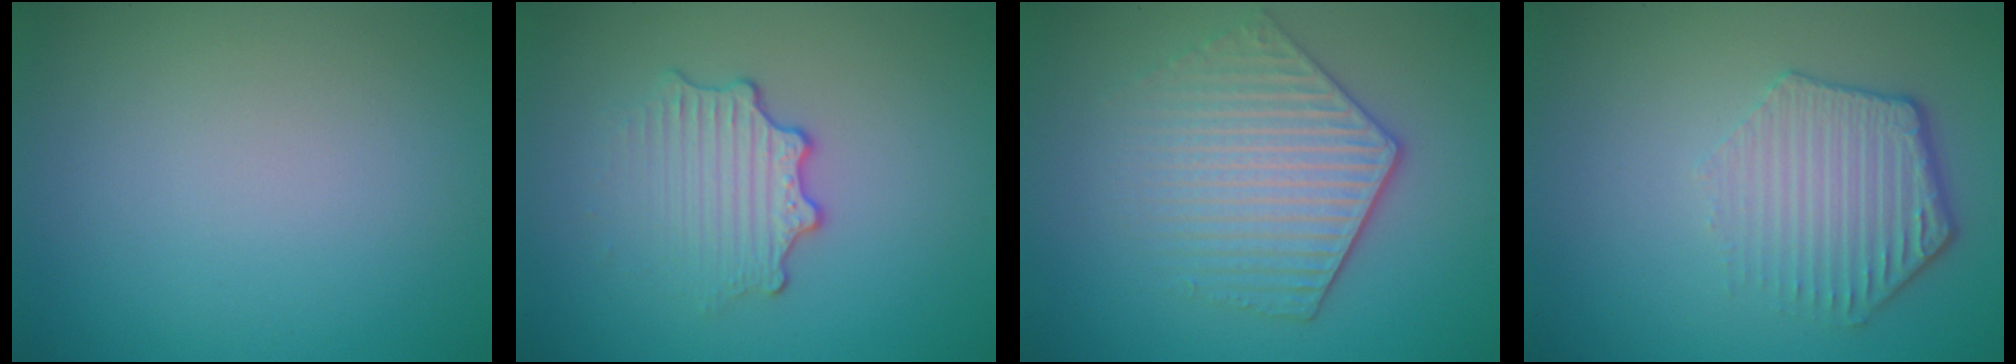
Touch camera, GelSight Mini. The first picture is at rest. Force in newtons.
{"total": 3.2, "press": 2.5, "slide": 1.9}
{"total": 4.6, "press": 3.8, "slide": 2.6}
{"total": 4.3, "press": 3.3, "slide": 2.7}